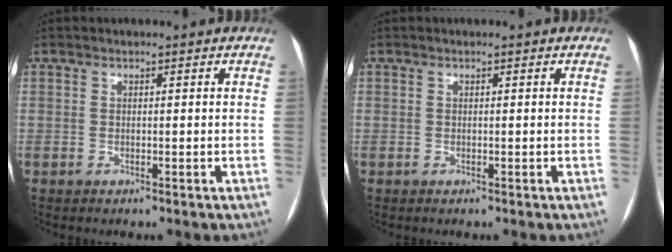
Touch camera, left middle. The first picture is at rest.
{"total": 0.0}